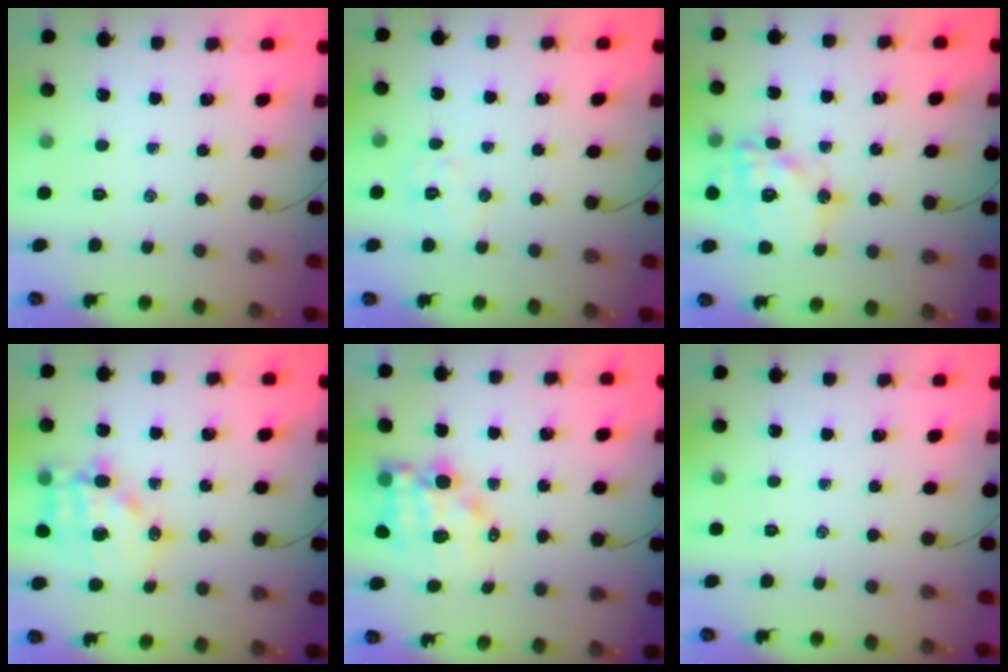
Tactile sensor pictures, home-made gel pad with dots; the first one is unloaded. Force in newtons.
{"total": 6.1, "press": 6.1, "slide": 0.8}
{"total": 17.4, "press": 17.1, "slide": 3.1}
{"total": 14.5, "press": 14.2, "slide": 2.9}
{"total": 10.8, "press": 10.3, "slide": 3.0}
{"total": 0.0}